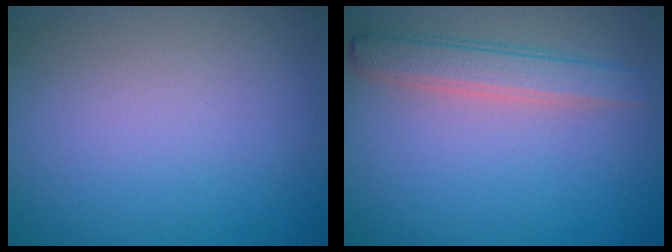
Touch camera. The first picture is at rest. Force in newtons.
{"total": 2.9, "press": 2.9, "slide": 0.2}